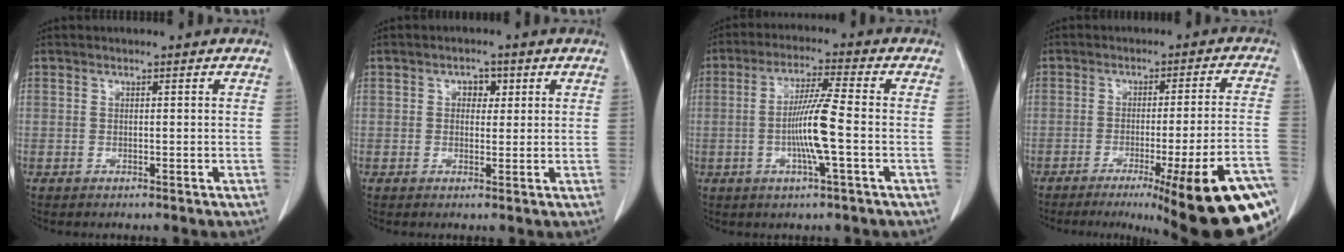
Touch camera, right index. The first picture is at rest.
{"total": 2.4, "force": [0.8, 1.7, 1.5], "torque": [-0.018, 0.007, 0.010]}
{"total": 8.6, "force": [-1.5, -0.4, 8.5], "torque": [-0.164, -0.004, -0.032]}
{"total": 23.0, "force": [-14.0, 1.1, 18.2], "torque": [-0.137, -0.011, -0.189]}